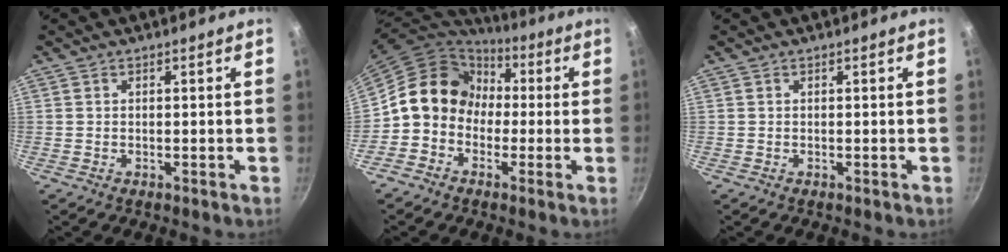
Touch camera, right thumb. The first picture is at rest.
{"total": 13.5, "force": [-0.4, 11.7, 6.8], "torque": [-0.075, 0.041, -0.028]}
{"total": 0.0}